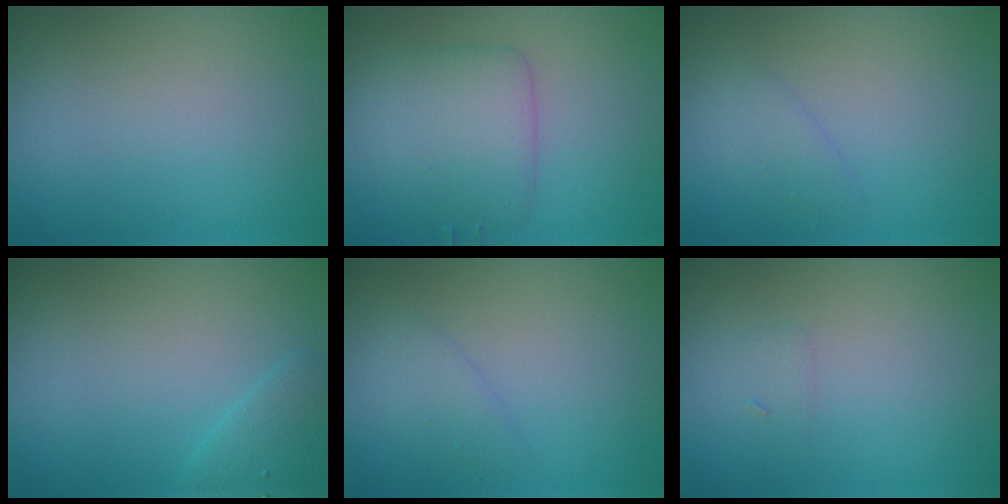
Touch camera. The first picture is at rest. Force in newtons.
{"total": 4.3, "press": 4.3, "slide": 0.0}
{"total": 1.3, "press": 1.3, "slide": 0.1}
{"total": 1.6, "press": 1.6, "slide": 0.1}
{"total": 1.3, "press": 1.3, "slide": 0.1}
{"total": 0.7, "press": 0.7, "slide": 0.0}